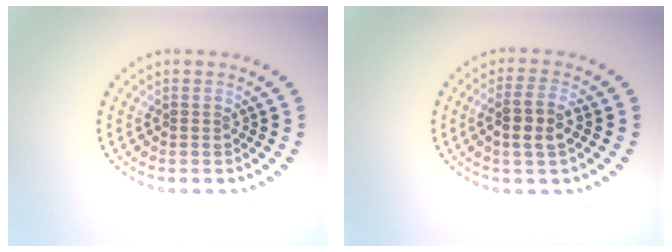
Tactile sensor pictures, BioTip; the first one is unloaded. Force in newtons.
{"total": 2.8, "press": 2.6, "slide": 1.0}